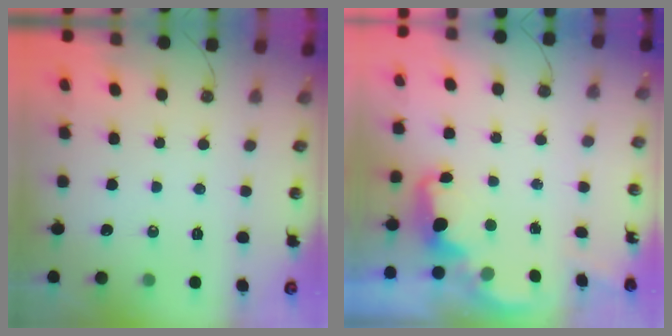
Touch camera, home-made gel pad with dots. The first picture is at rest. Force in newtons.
{"total": 2.4, "press": 2.4, "slide": 0.5}